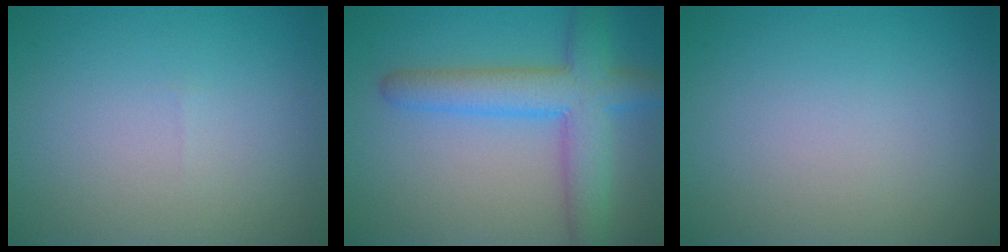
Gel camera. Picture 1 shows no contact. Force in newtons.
{"total": 6.3, "press": 6.3, "slide": 0.3}
{"total": 0.0}